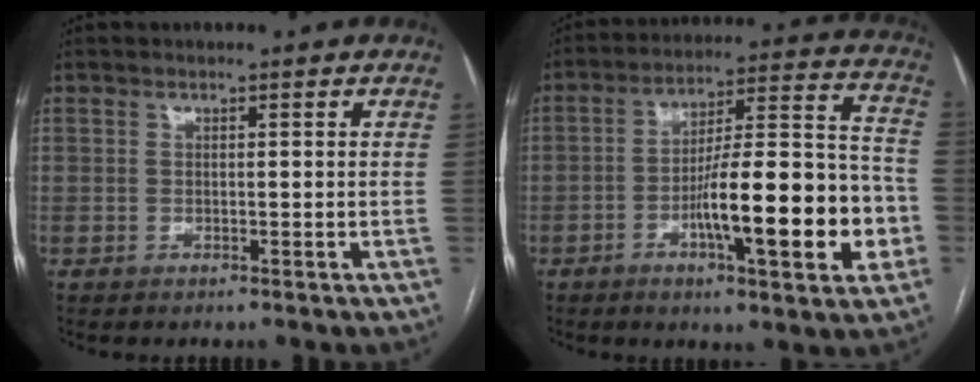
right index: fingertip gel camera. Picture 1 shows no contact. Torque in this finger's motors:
{"motor_torque": [0.99, -0.59, 0.60, 0.21]}